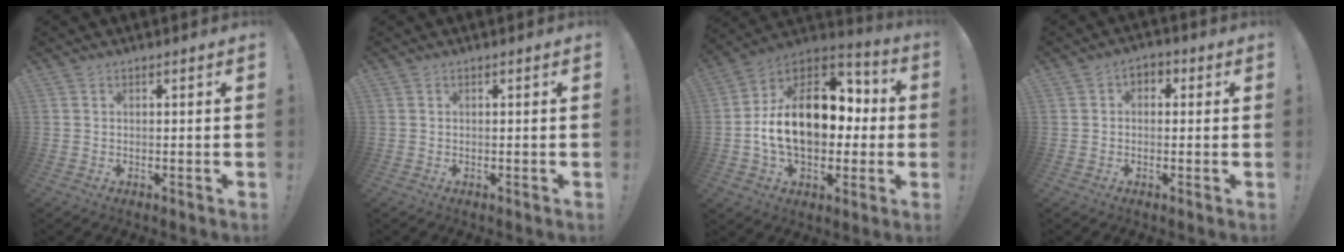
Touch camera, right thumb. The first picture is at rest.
{"total": 0.0}
{"total": 21.1, "force": [0.0, 14.4, 15.5], "torque": [-0.247, 0.011, 0.013]}
{"total": 3.0, "force": [-0.7, 2.4, 1.6], "torque": [-0.025, 0.014, -0.013]}